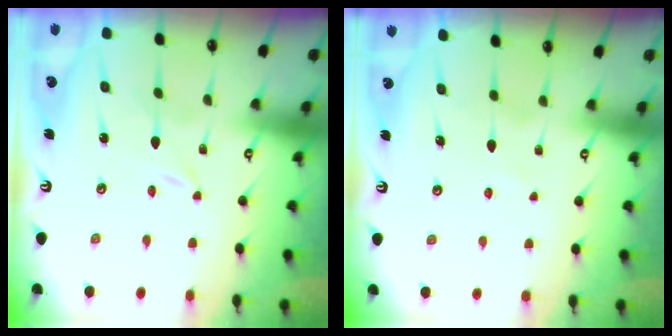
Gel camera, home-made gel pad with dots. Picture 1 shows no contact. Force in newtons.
{"total": 3.7, "press": 3.6, "slide": 0.5}